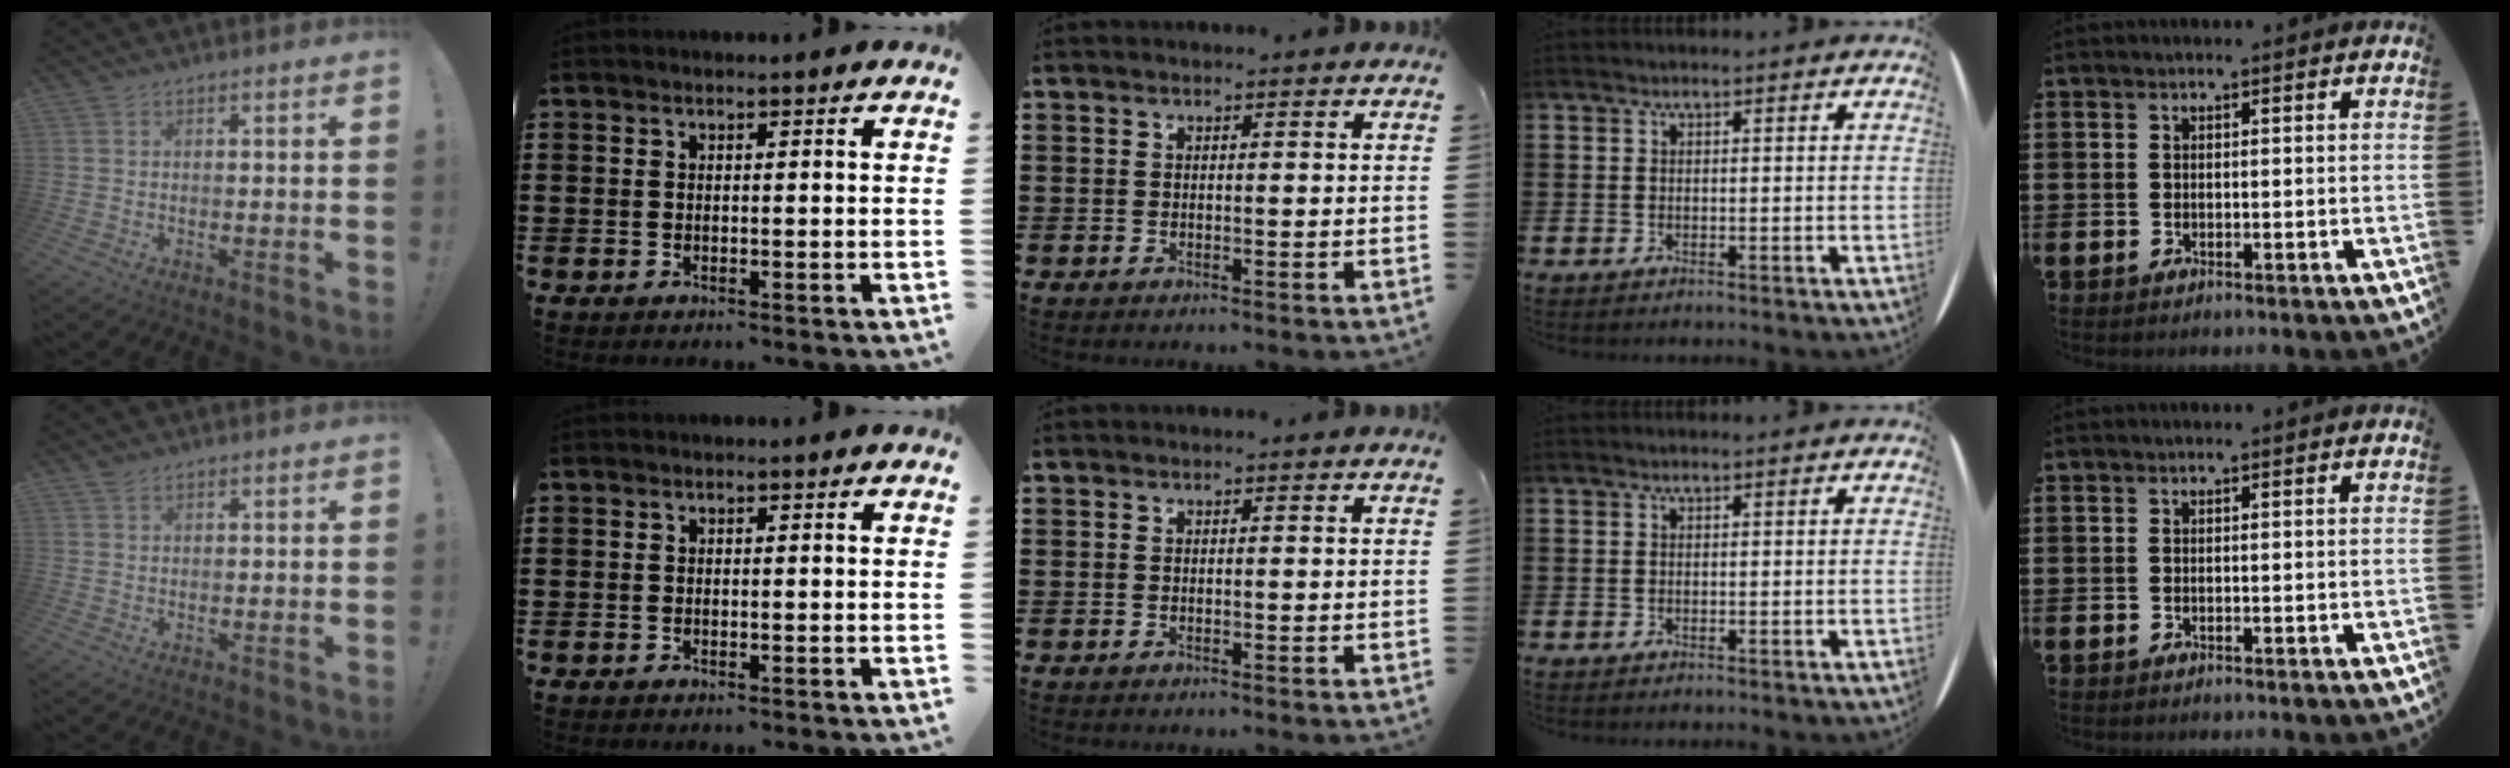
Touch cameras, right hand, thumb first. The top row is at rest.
{"thumb": {"total": 1.0, "force": [0.9, 0.4, 0.3], "torque": [-0.004, -0.002, 0.016]}}